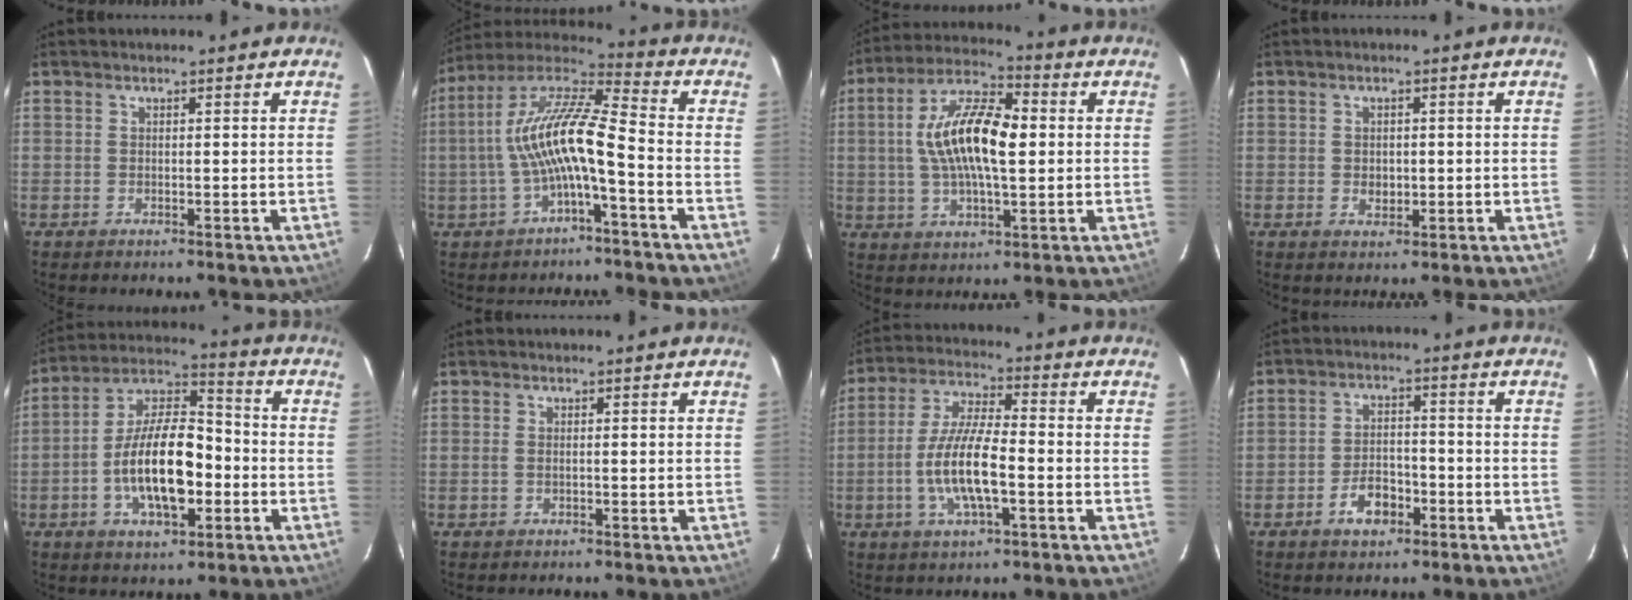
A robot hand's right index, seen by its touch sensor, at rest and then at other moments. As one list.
[{"total": 12.9, "force": [-2.8, 2.3, 12.4], "torque": [-0.245, 0.016, -0.054]}, {"total": 14.7, "force": [1.3, 5.7, 13.5], "torque": [-0.255, 0.019, 0.017]}, {"total": 2.4, "force": [-0.3, 2.0, 1.3], "torque": [-0.021, 0.001, -0.003]}, {"total": 15.8, "force": [-3.9, 7.0, 13.6], "torque": [-0.254, 0.014, -0.070]}, {"total": 0.5, "force": [-0.1, 0.3, 0.4], "torque": [-0.011, 0.000, -0.004]}, {"total": 11.5, "force": [-3.0, 3.1, 10.7], "torque": [-0.217, 0.002, -0.059]}, {"total": 5.8, "force": [-3.1, 3.6, 3.3], "torque": [-0.066, 0.013, -0.047]}]